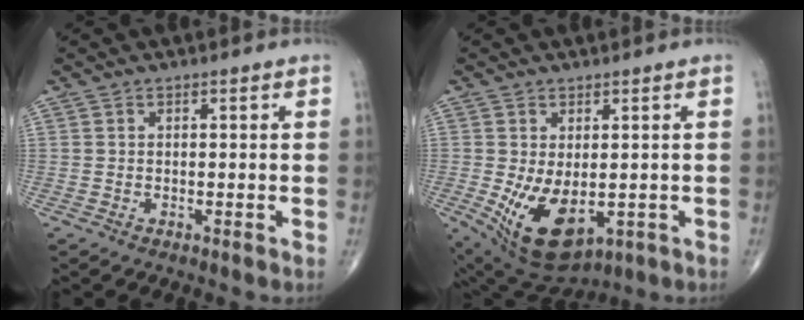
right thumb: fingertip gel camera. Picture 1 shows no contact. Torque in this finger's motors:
{"motor_torque": [0.43, 0.42, 0.68, 0.31, 0.39]}